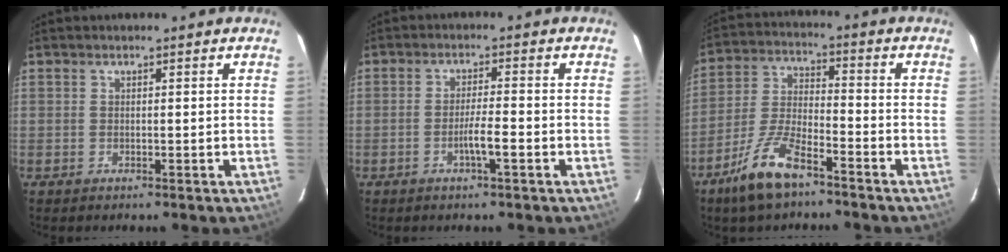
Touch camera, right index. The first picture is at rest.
{"total": 3.6, "force": [-1.5, 0.0, 3.3], "torque": [-0.057, -0.001, -0.028]}
{"total": 10.2, "force": [-7.0, 2.7, 6.9], "torque": [-0.153, -0.009, -0.135]}